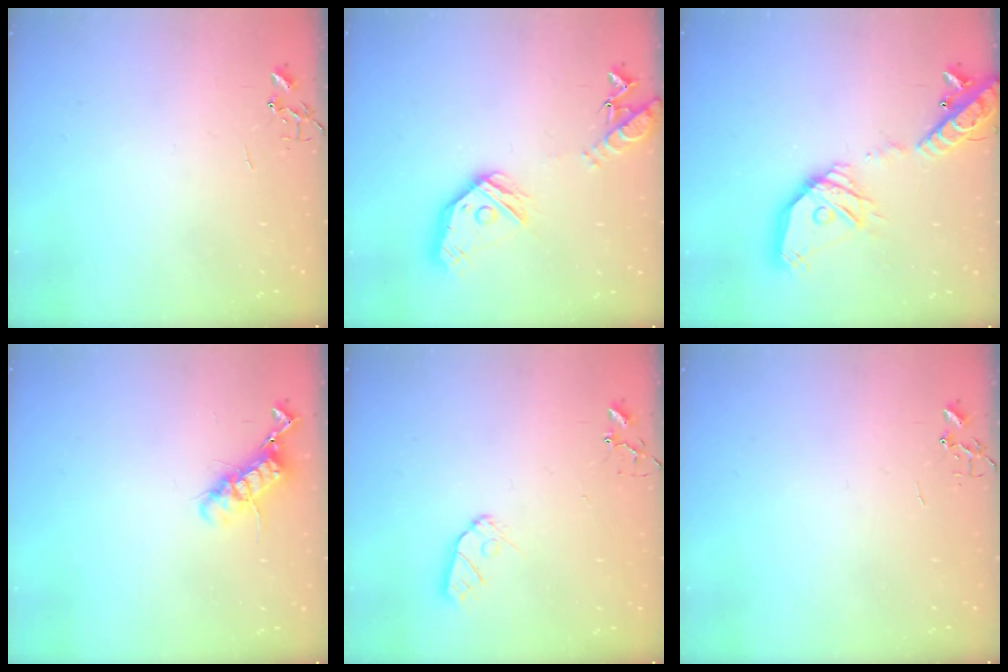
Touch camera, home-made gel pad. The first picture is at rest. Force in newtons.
{"total": 17.4, "press": 17.3, "slide": 2.0}
{"total": 21.9, "press": 21.6, "slide": 3.8}
{"total": 11.9, "press": 11.8, "slide": 0.9}
{"total": 7.6, "press": 7.6, "slide": 0.5}
{"total": 0.0}